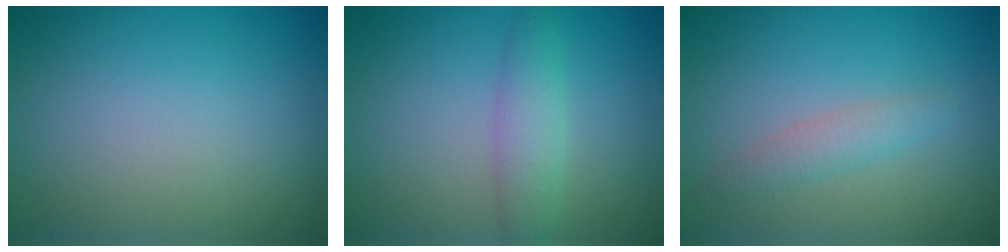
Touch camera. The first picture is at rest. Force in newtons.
{"total": 2.4, "press": 2.4, "slide": 0.1}
{"total": 1.7, "press": 1.7, "slide": 0.1}